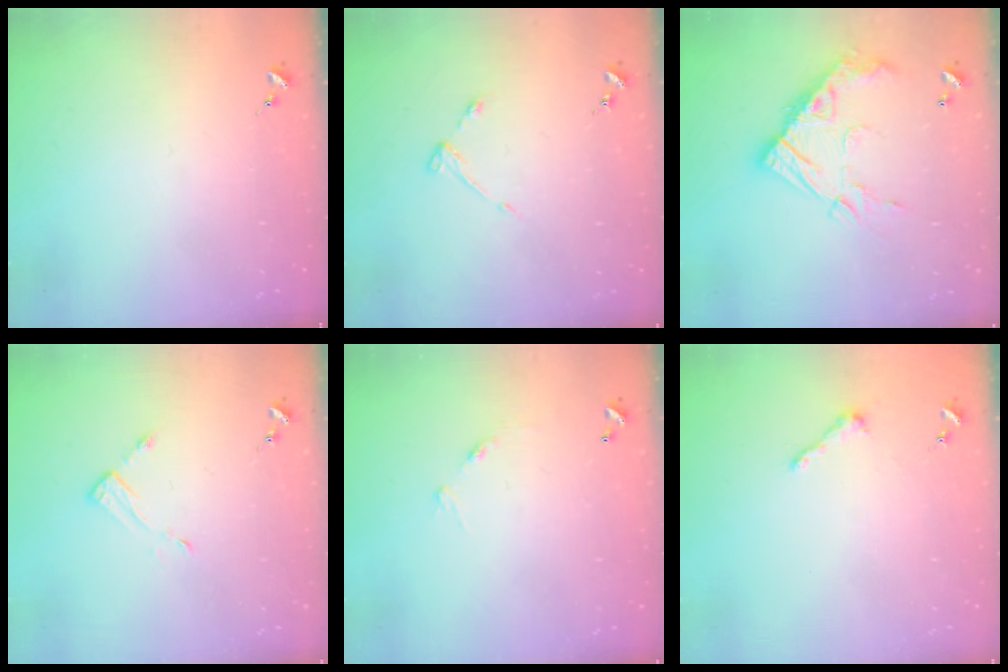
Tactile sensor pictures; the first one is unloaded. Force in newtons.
{"total": 3.6, "press": 3.6, "slide": 0.5}
{"total": 15.9, "press": 15.9, "slide": 0.8}
{"total": 3.7, "press": 3.7, "slide": 0.1}
{"total": 7.0, "press": 7.0, "slide": 0.5}
{"total": 3.9, "press": 3.9, "slide": 0.3}